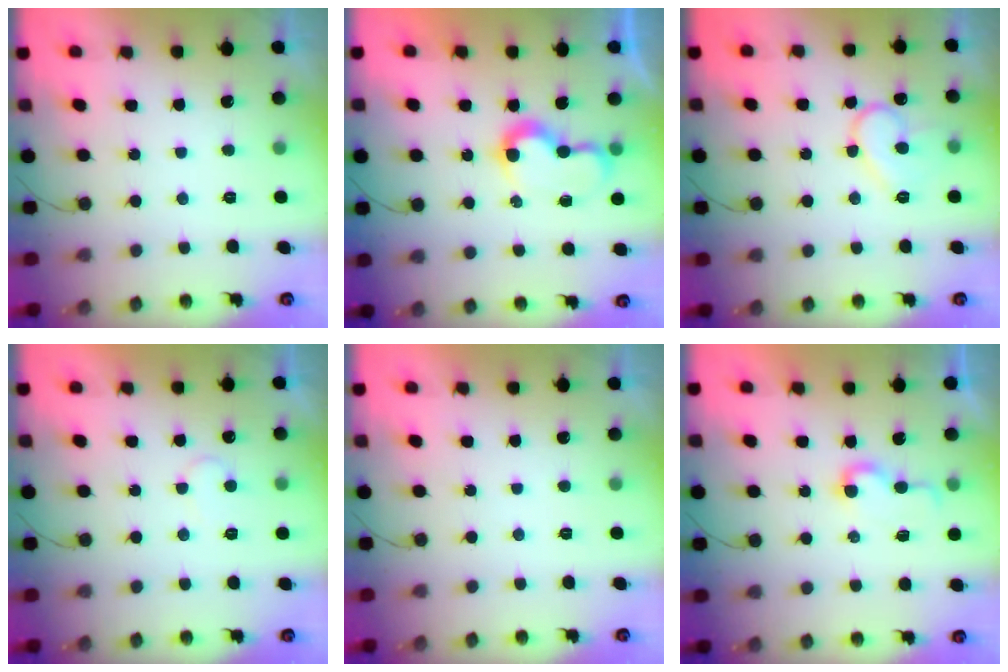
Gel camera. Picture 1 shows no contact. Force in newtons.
{"total": 7.2, "press": 7.2, "slide": 0.2}
{"total": 11.4, "press": 11.4, "slide": 0.6}
{"total": 6.1, "press": 6.1, "slide": 0.4}
{"total": 1.9, "press": 1.9, "slide": 0.1}
{"total": 4.4, "press": 4.4, "slide": 0.5}